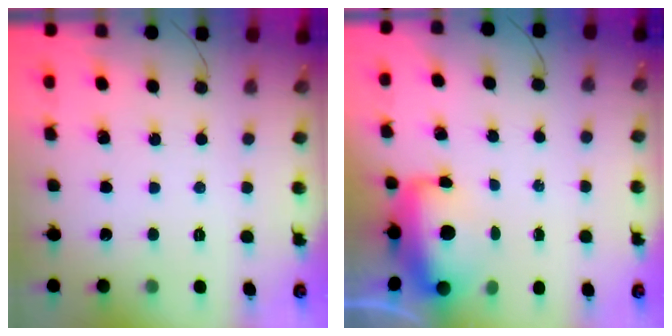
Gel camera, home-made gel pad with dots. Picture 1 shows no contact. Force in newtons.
{"total": 10.9, "press": 10.4, "slide": 3.2}